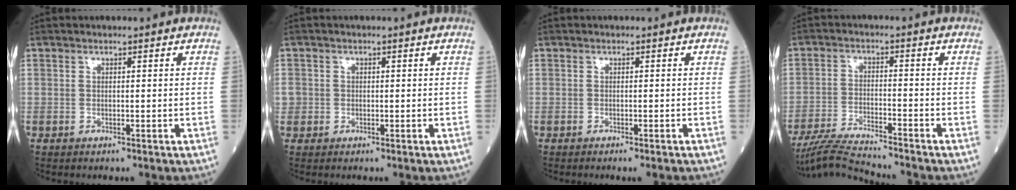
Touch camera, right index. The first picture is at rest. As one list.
[{"total": 1.8, "force": [-0.2, 1.8, 0.4], "torque": [-0.004, 0.005, -0.005]}, {"total": 2.0, "force": [-1.6, -0.2, 1.1], "torque": [-0.010, -0.003, -0.022]}, {"total": 8.4, "force": [-8.0, -1.3, 2.3], "torque": [-0.040, -0.021, -0.145]}]